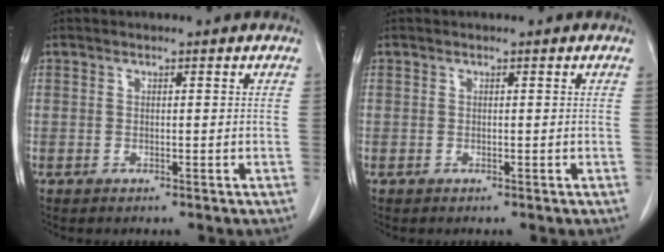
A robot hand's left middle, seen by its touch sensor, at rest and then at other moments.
{"total": 0.0}